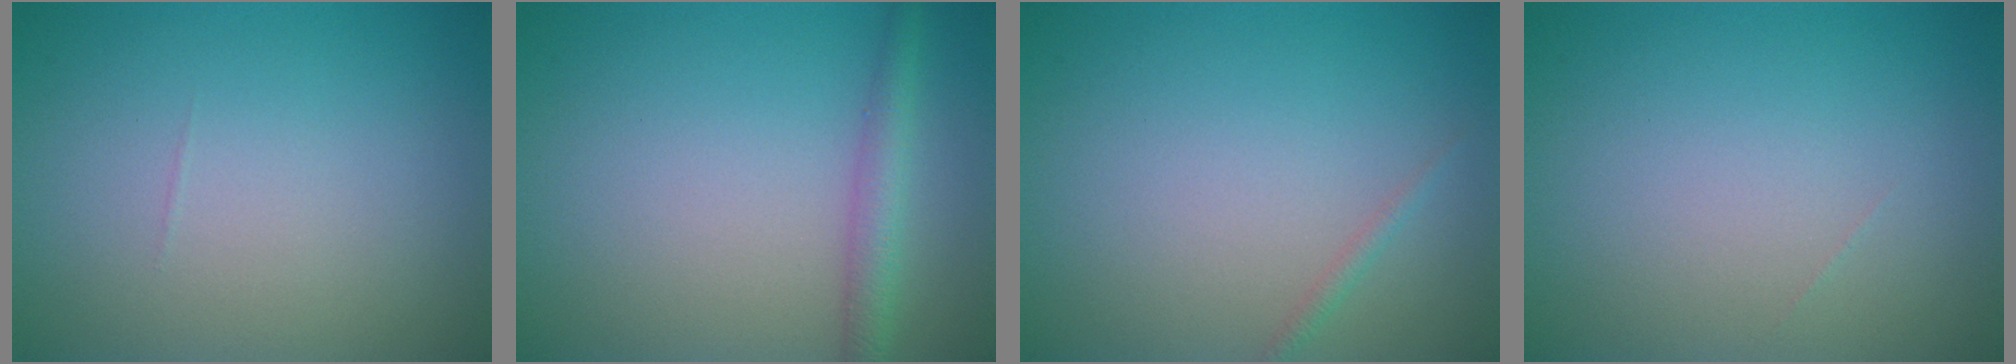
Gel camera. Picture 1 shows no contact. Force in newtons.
{"total": 2.4, "press": 2.4, "slide": 0.2}
{"total": 0.7, "press": 0.7, "slide": 0.0}
{"total": 0.0}